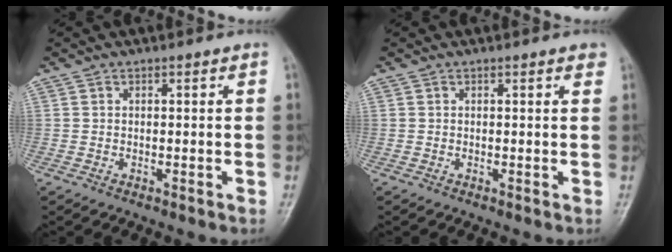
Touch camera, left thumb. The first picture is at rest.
{"total": 1.1, "force": [0.7, 0.3, 0.7], "torque": [-0.008, -0.001, 0.005]}